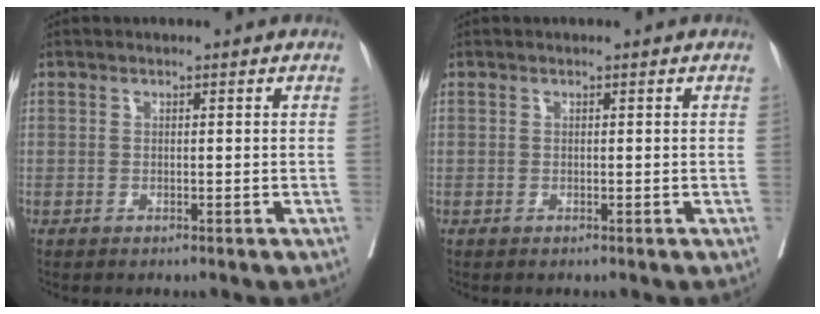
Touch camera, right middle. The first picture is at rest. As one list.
[{"total": 0.0}]